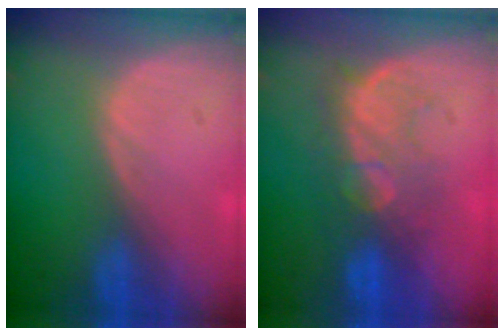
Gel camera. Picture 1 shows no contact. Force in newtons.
{"total": 8.0, "press": 7.8, "slide": 1.9}